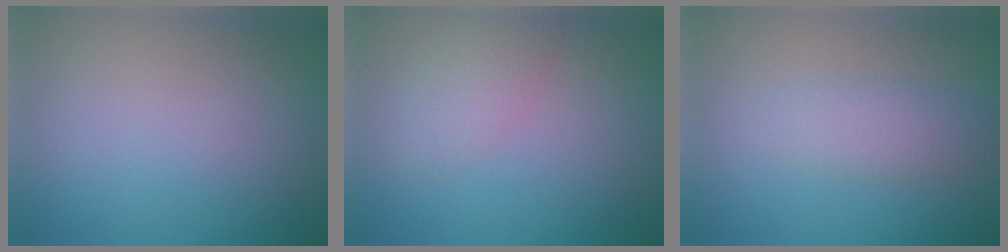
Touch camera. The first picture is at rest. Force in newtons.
{"total": 2.6, "press": 2.6, "slide": 0.1}
{"total": 2.5, "press": 2.5, "slide": 0.0}